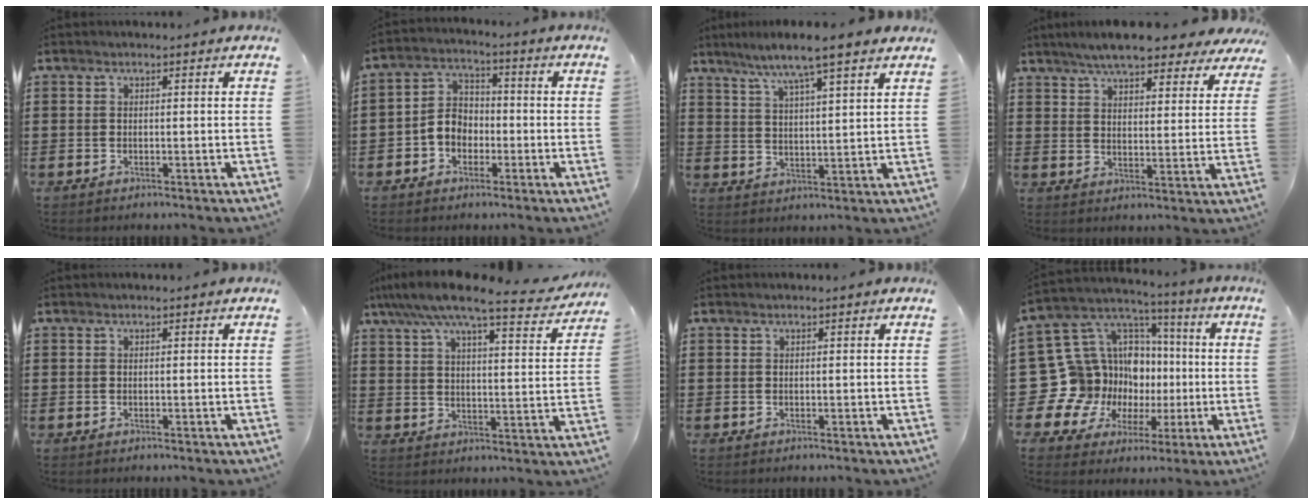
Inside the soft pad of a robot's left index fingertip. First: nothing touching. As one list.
[{"total": 5.0, "force": [-2.3, 3.9, 2.2], "torque": [-0.062, 0.011, -0.052]}, {"total": 6.7, "force": [5.4, -0.4, 3.9], "torque": [-0.093, -0.021, 0.090]}, {"total": 6.9, "force": [6.2, 0.8, 2.7], "torque": [-0.070, -0.020, 0.111]}, {"total": 0.0}, {"total": 8.6, "force": [7.3, 0.7, 4.5], "torque": [-0.116, -0.032, 0.124]}, {"total": 0.0}, {"total": 17.5, "force": [-1.6, 16.1, 6.6], "torque": [-0.175, -0.030, 0.012]}]